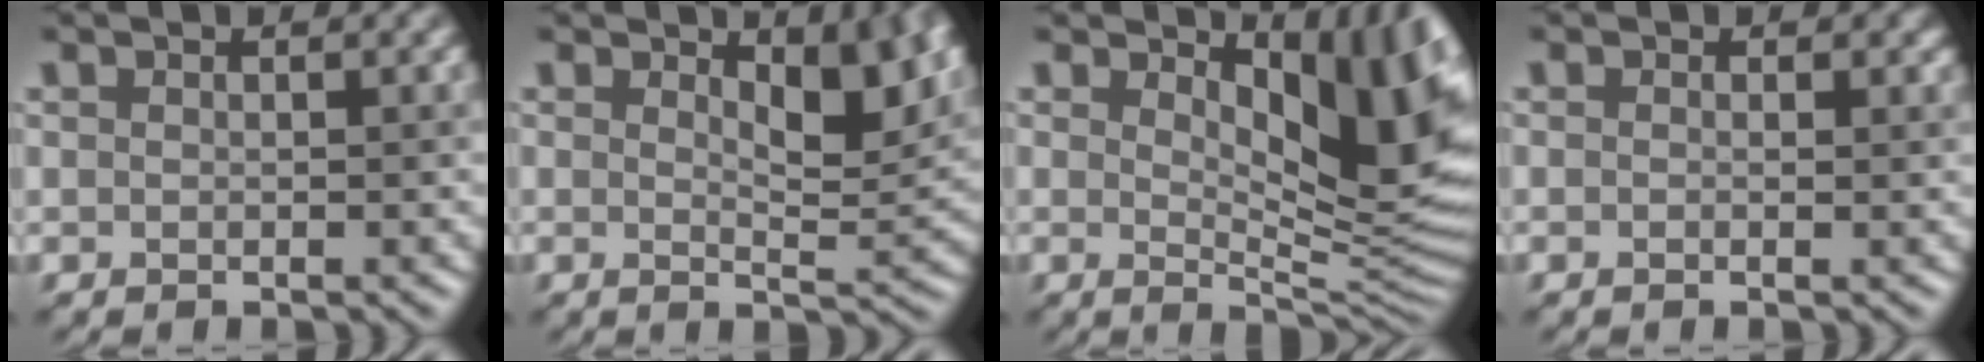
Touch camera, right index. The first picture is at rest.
{"total": 5.0, "force": [2.0, 1.4, 4.4], "torque": [-0.056, -0.005, 0.030]}
{"total": 8.8, "force": [3.1, 2.9, 7.7], "torque": [-0.109, -0.016, 0.054]}
{"total": 1.2, "force": [0.4, 0.6, 0.9], "torque": [-0.009, -0.004, -0.011]}